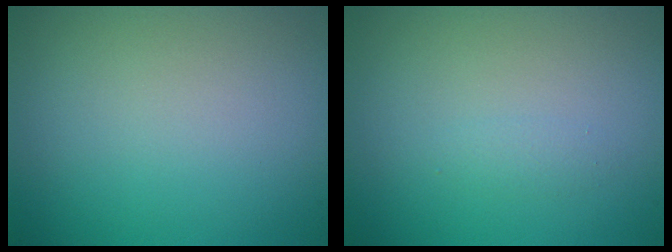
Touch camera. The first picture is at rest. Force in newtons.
{"total": 0.6, "press": 0.6, "slide": 0.0}